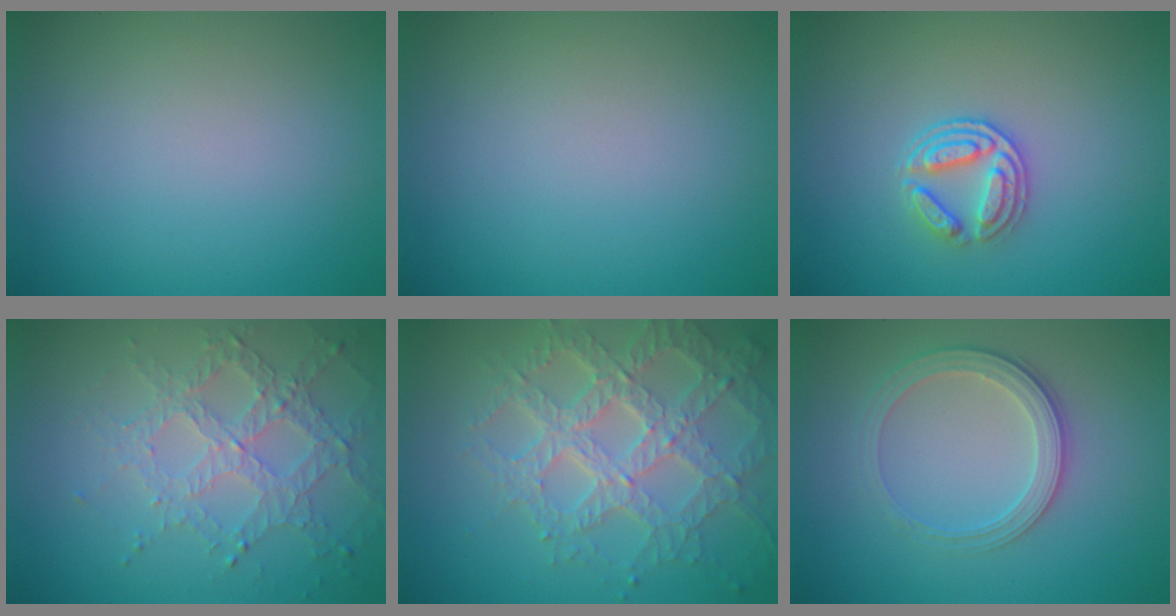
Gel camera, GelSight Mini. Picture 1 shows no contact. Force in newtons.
{"total": 0.0}
{"total": 3.0, "press": 2.7, "slide": 1.5}
{"total": 4.3, "press": 3.1, "slide": 2.9}
{"total": 7.0, "press": 5.1, "slide": 4.8}
{"total": 2.8, "press": 2.6, "slide": 0.9}